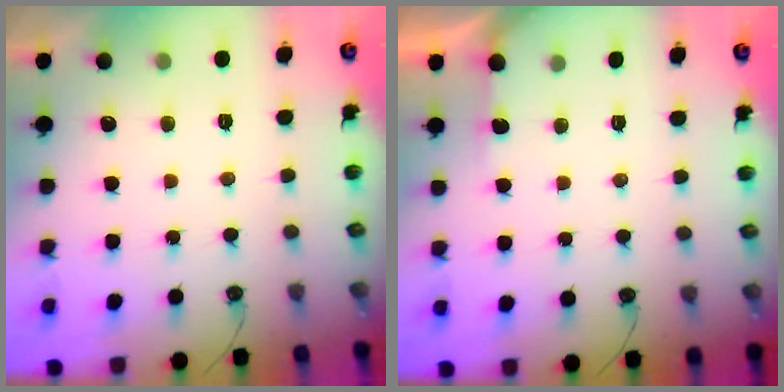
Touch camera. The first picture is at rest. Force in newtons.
{"total": 2.9, "press": 2.9, "slide": 0.4}